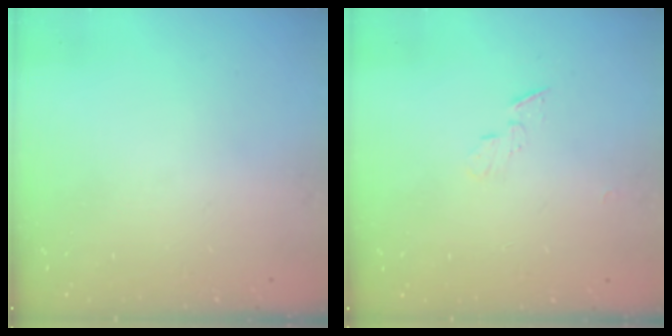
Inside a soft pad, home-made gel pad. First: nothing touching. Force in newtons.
{"total": 3.5, "press": 3.5, "slide": 0.4}